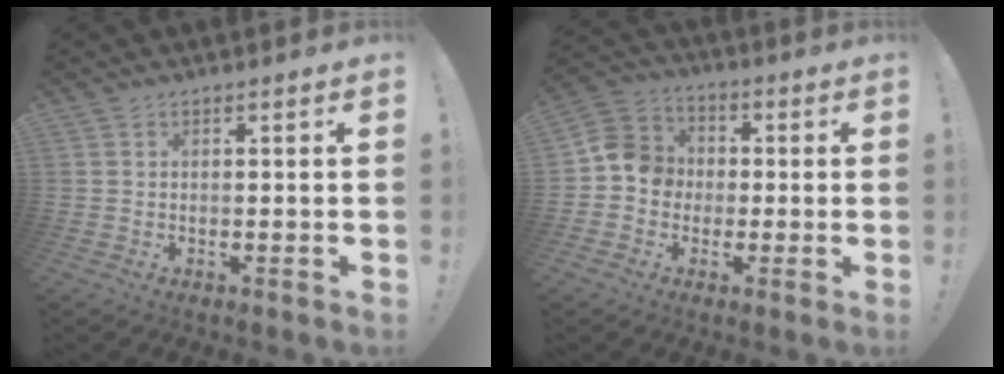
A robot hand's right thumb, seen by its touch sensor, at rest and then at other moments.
{"total": 9.5, "force": [-2.0, 8.8, 3.2], "torque": [-0.043, 0.033, -0.030]}